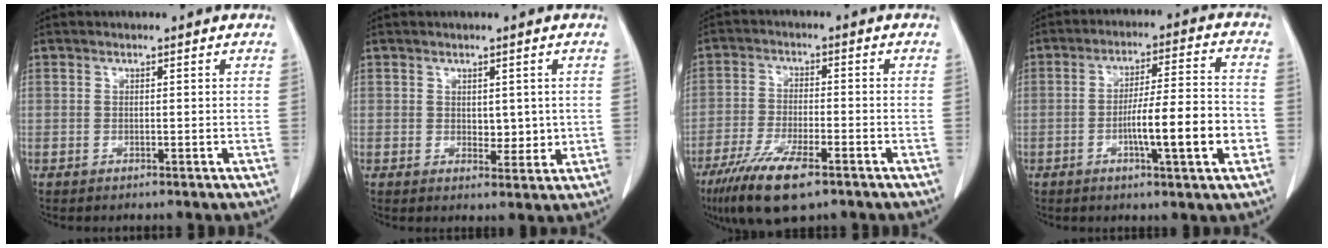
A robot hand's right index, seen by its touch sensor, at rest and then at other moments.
{"total": 3.2, "force": [0.4, 2.0, 2.4], "torque": [-0.029, -0.008, 0.011]}
{"total": 10.2, "force": [-6.5, 2.1, 7.5], "torque": [-0.143, -0.021, -0.112]}
{"total": 11.5, "force": [-3.3, 0.8, 11.0], "torque": [-0.180, 0.003, -0.054]}